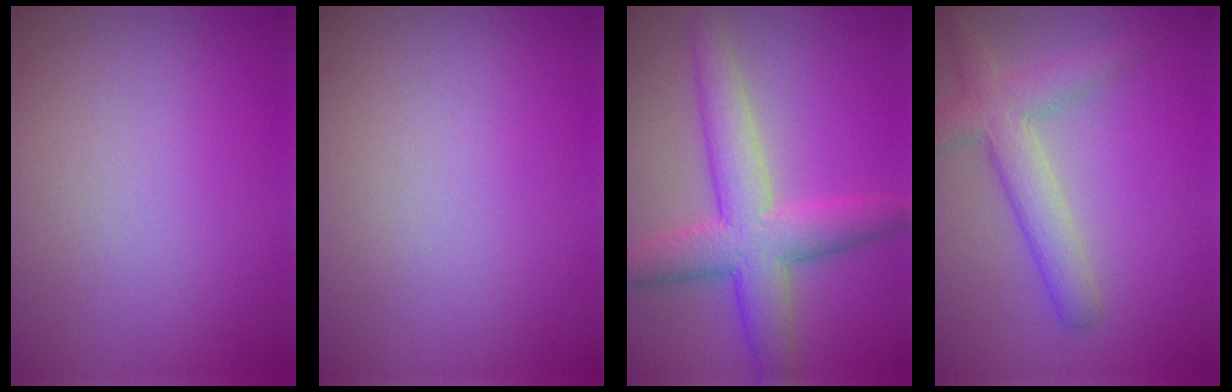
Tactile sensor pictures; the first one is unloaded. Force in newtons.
{"total": 0.0}
{"total": 6.5, "press": 6.5, "slide": 0.1}
{"total": 4.1, "press": 4.1, "slide": 0.2}